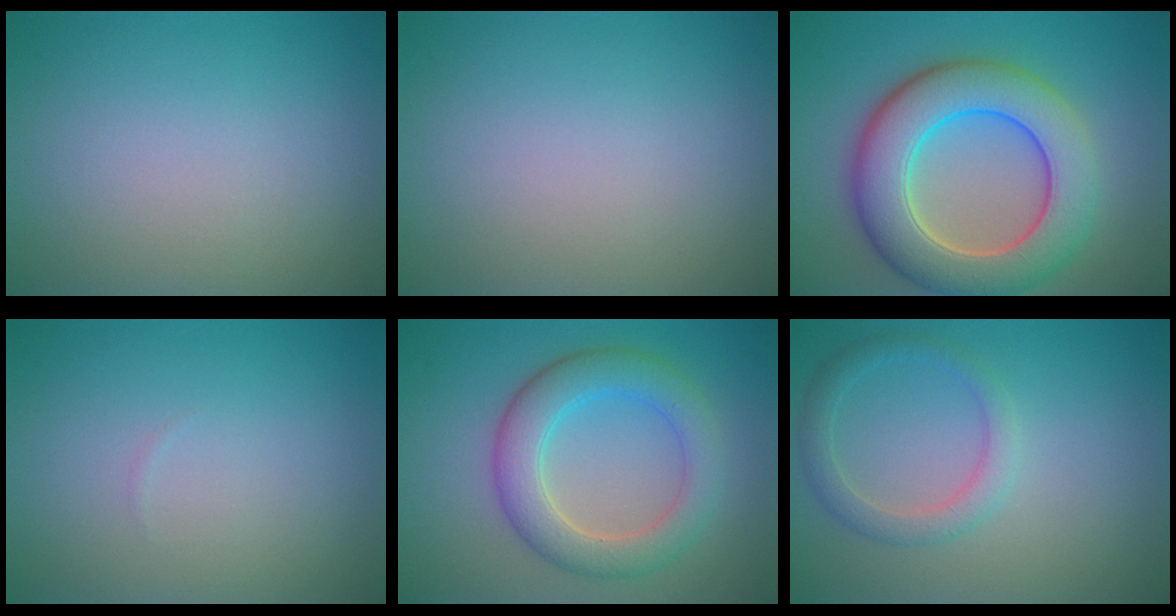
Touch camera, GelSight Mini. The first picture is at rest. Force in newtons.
{"total": 0.0}
{"total": 9.5, "press": 9.5, "slide": 0.3}
{"total": 0.0}
{"total": 5.4, "press": 5.4, "slide": 0.1}
{"total": 2.3, "press": 2.3, "slide": 0.1}